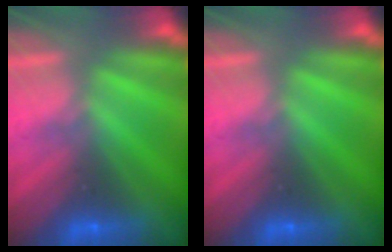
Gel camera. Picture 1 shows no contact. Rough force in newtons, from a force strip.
{"total": 0.0}